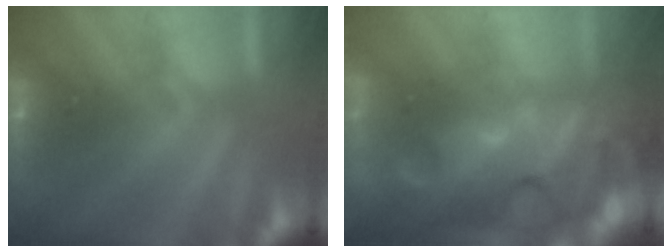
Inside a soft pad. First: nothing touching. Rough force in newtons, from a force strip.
{"total": 5.7}